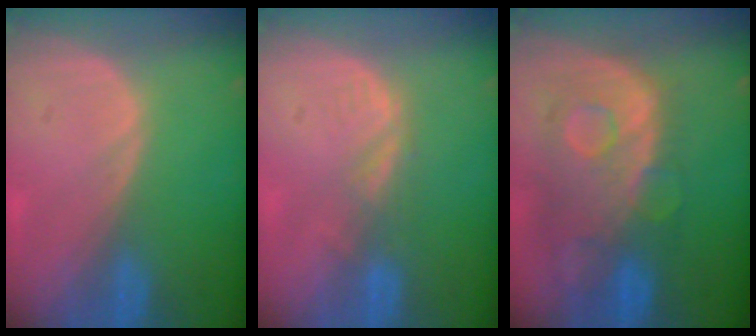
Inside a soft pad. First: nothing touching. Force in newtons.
{"total": 2.8, "press": 2.2, "slide": 1.7}
{"total": 11.2, "press": 9.7, "slide": 5.5}